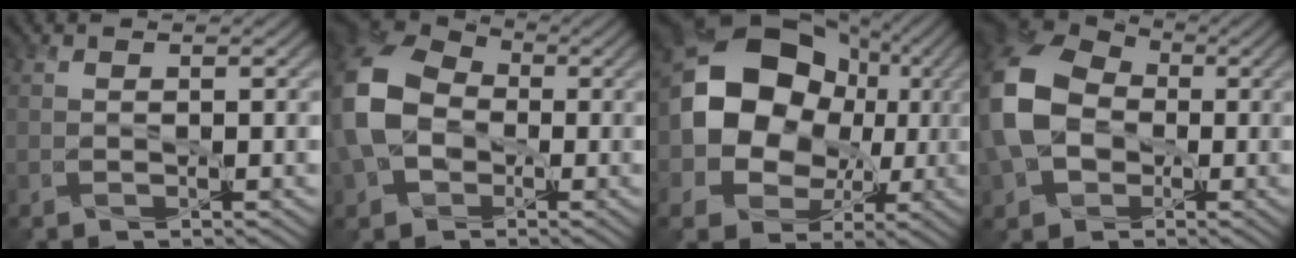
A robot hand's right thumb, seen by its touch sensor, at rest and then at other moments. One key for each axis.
{"total": 12.4, "fx": -1.3, "fy": 9.6, "fz": 7.7, "tx": -0.223, "ty": -0.022, "tz": -0.022}
{"total": 13.6, "fx": 0.3, "fy": 11.4, "fz": 7.4, "tx": -0.136, "ty": -0.001, "tz": -0.007}
{"total": 13.7, "fx": -1.0, "fy": 10.6, "fz": 8.5, "tx": -0.242, "ty": -0.025, "tz": -0.011}